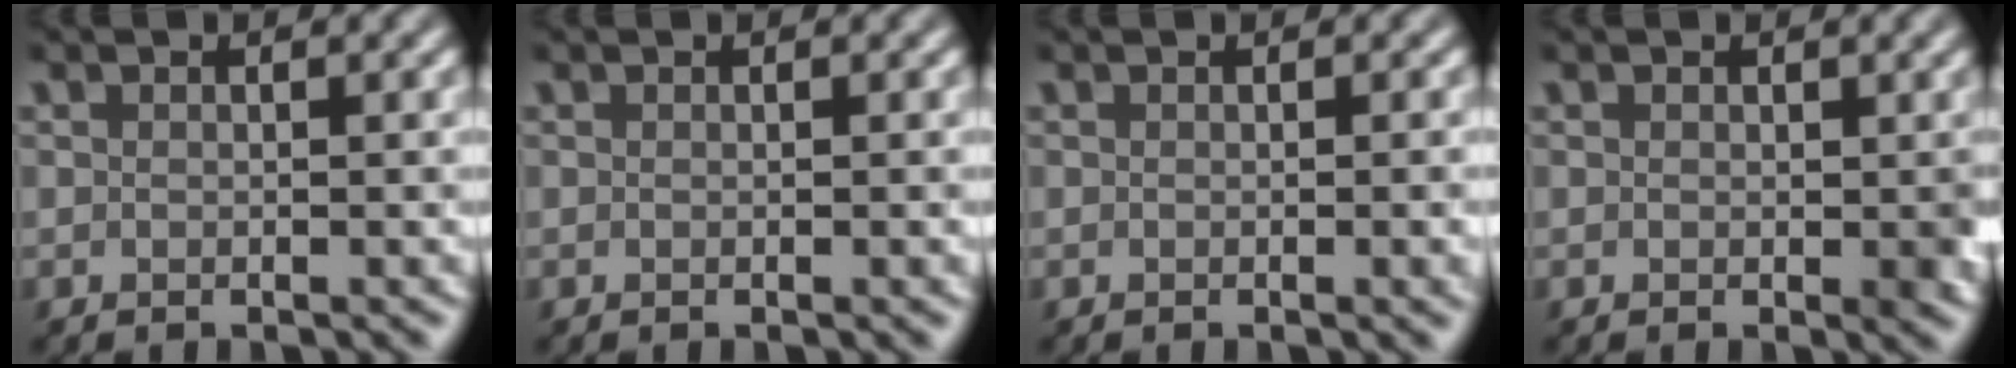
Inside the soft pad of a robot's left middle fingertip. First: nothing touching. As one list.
[{"total": 0.0}, {"total": 1.6, "force": [-0.2, 0.3, 1.6], "torque": [-0.014, -0.002, -0.003]}, {"total": 1.2, "force": [0.2, 0.7, 1.0], "torque": [-0.011, -0.003, 0.005]}]